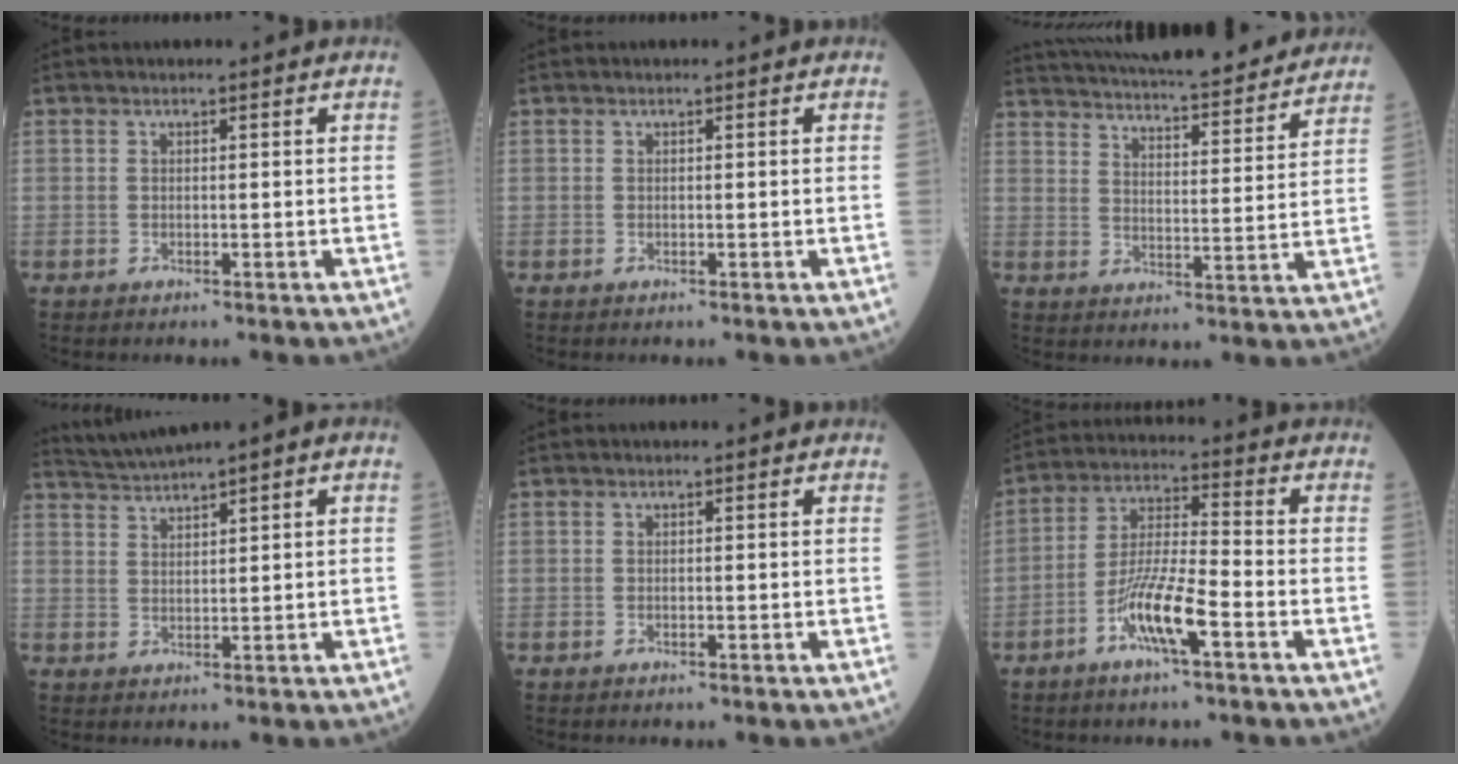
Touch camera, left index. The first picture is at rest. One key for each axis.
{"total": 0.0}
{"total": 25.2, "fx": 23.0, "fy": 3.6, "fz": 9.8, "tx": -0.167, "ty": -0.017, "tz": 0.303}
{"total": 3.7, "fx": 3.0, "fy": -0.4, "fz": 2.2, "tx": -0.047, "ty": 0.016, "tz": 0.063}
{"total": 0.0}
{"total": 8.8, "fx": -4.4, "fy": 0.9, "fz": 7.6, "tx": -0.155, "ty": -0.002, "tz": -0.087}